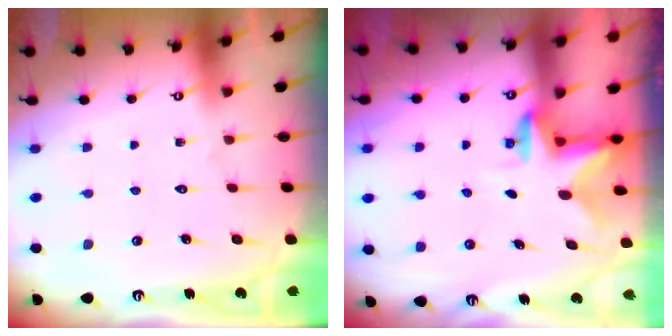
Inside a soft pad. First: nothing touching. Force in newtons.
{"total": 2.4, "press": 2.3, "slide": 0.4}